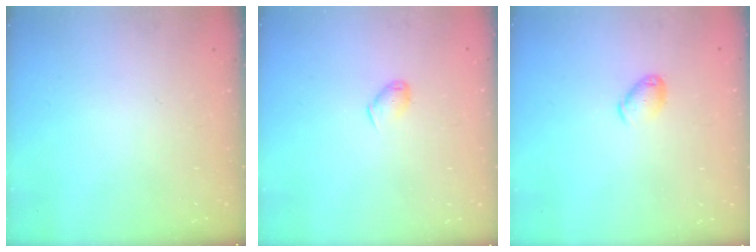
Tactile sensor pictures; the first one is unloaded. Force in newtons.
{"total": 5.6, "press": 5.5, "slide": 0.7}
{"total": 6.9, "press": 6.8, "slide": 1.2}